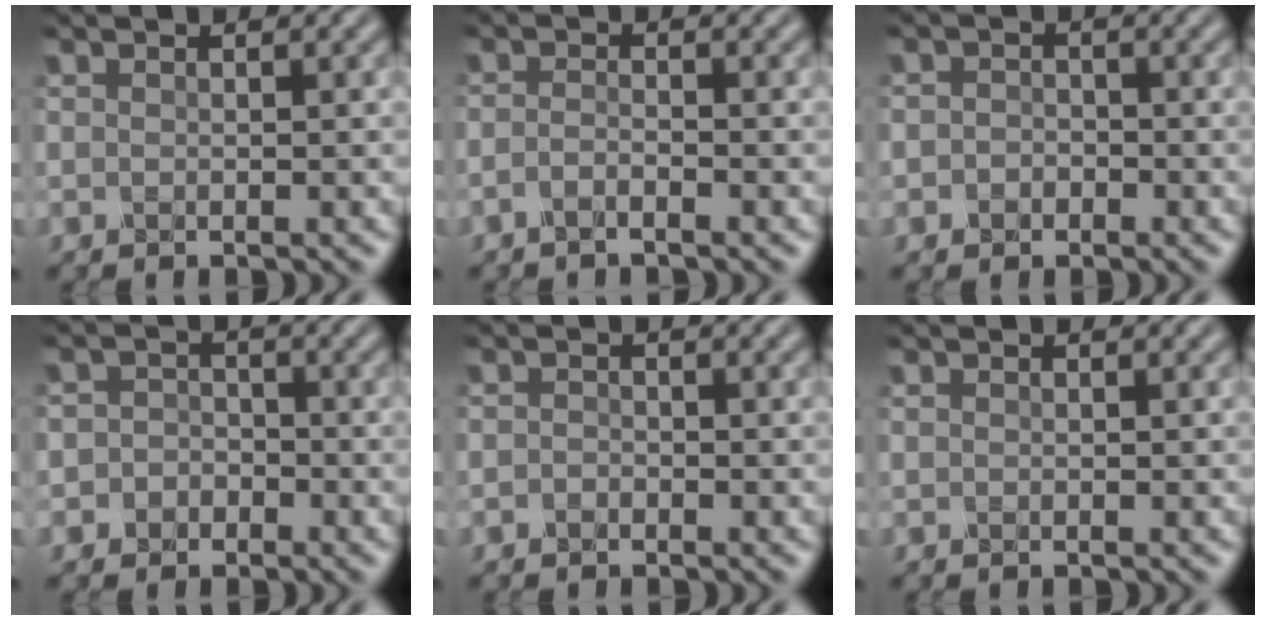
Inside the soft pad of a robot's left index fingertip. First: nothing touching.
{"total": 1.3, "force": [-0.9, 0.3, 0.9], "torque": [-0.019, 0.000, -0.021]}
{"total": 1.4, "force": [-0.5, 1.3, 0.5], "torque": [0.005, -0.001, -0.017]}
{"total": 2.5, "force": [-1.0, 2.2, 0.4], "torque": [0.022, 0.009, -0.038]}
{"total": 0.7, "force": [-0.4, 0.5, 0.3], "torque": [-0.004, -0.002, -0.009]}
{"total": 0.0}